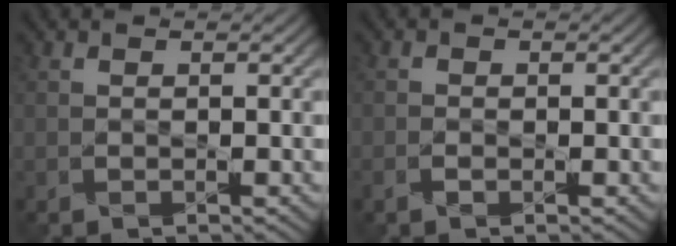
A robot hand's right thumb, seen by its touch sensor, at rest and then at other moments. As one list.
[{"total": 1.3, "force": [-0.7, 0.7, 0.9], "torque": [-0.021, 0.000, -0.014]}]